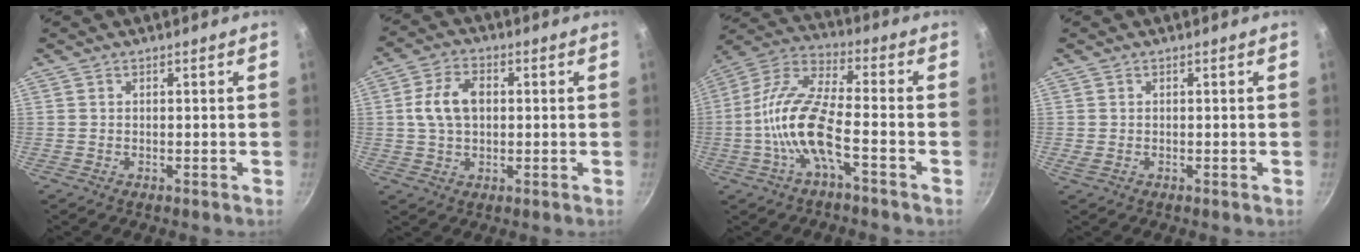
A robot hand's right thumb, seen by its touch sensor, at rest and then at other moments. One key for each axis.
{"total": 8.2, "fx": 0.9, "fy": 5.3, "fz": 6.2, "tx": -0.112, "ty": 0.014, "tz": 0.016}
{"total": 14.1, "fx": -3.9, "fy": 4.5, "fz": 12.8, "tx": -0.279, "ty": 0.044, "tz": -0.078}
{"total": 0.9, "fx": -0.1, "fy": 0.6, "fz": 0.7, "tx": -0.019, "ty": -0.001, "tz": 0.002}